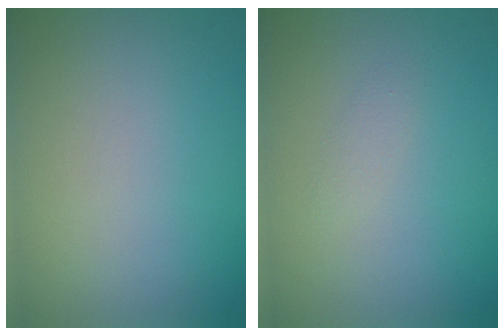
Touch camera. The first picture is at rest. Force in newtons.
{"total": 0.7, "press": 0.7, "slide": 0.0}